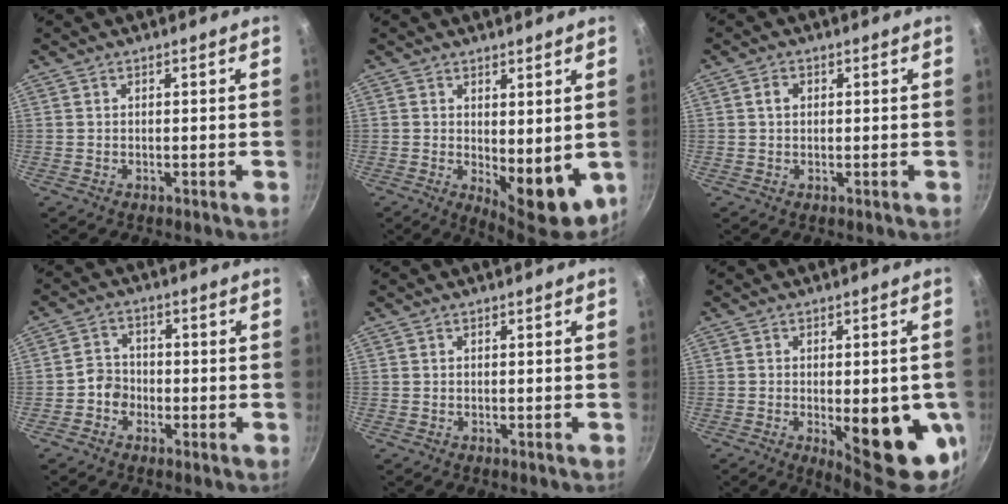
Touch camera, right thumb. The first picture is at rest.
{"total": 10.1, "force": [-0.2, 4.8, 8.9], "torque": [-0.091, -0.012, 0.011]}
{"total": 2.0, "force": [0.5, 1.5, 1.2], "torque": [-0.014, 0.006, 0.006]}
{"total": 4.1, "force": [-1.5, 3.6, 1.4], "torque": [0.002, 0.021, -0.033]}
{"total": 0.0}
{"total": 16.4, "force": [-3.5, 6.2, 14.8], "torque": [-0.155, -0.012, -0.034]}